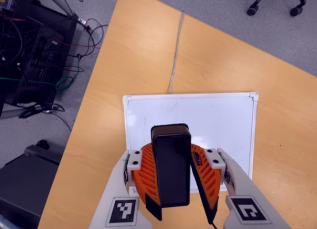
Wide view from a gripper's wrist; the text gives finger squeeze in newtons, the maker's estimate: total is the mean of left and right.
{"total": 8.4, "left": 9.3, "right": 7.5}